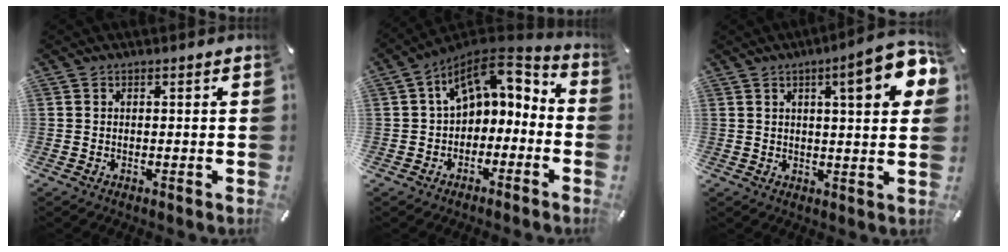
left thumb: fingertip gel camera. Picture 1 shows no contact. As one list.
[{"total": 10.4, "force": [3.4, 7.4, 6.4], "torque": [-0.099, -0.014, 0.066]}, {"total": 12.4, "force": [5.2, 3.0, 10.8], "torque": [-0.143, -0.021, 0.075]}]